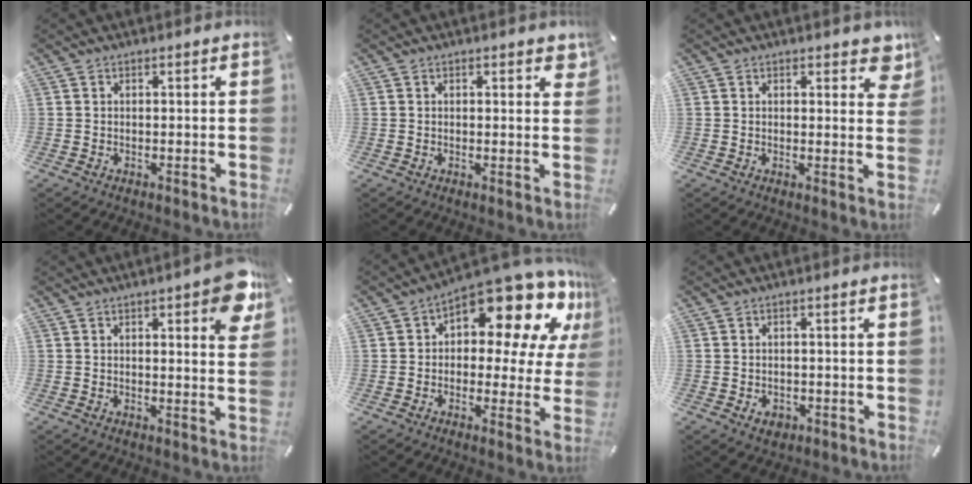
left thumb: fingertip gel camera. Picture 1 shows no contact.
{"total": 1.6, "force": [0.9, 0.8, 1.1], "torque": [-0.007, -0.002, 0.011]}
{"total": 4.5, "force": [2.6, 2.5, 2.7], "torque": [-0.011, -0.013, 0.037]}
{"total": 7.9, "force": [4.0, 2.6, 6.2], "torque": [-0.077, -0.019, 0.063]}
{"total": 16.6, "force": [10.4, 7.6, 10.5], "torque": [-0.150, -0.088, 0.176]}
{"total": 2.9, "force": [-1.2, 2.2, 1.3], "torque": [-0.021, 0.004, -0.020]}